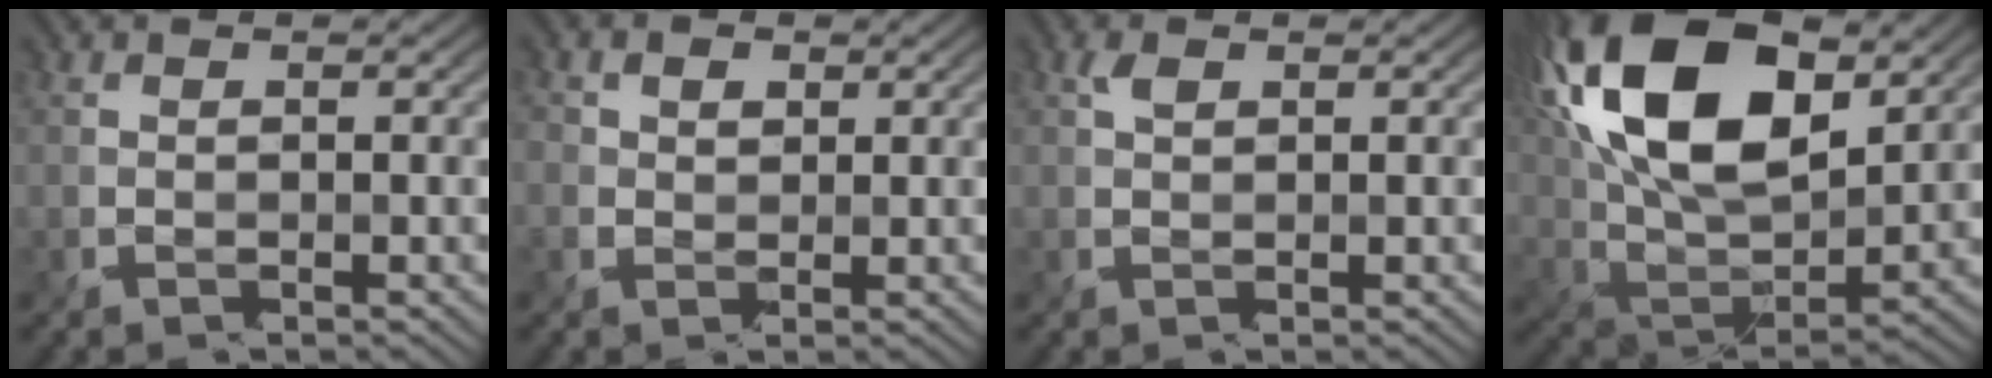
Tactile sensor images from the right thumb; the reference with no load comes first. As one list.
[{"total": 2.9, "force": [1.0, 2.3, 1.5], "torque": [-0.047, 0.005, 0.011]}, {"total": 1.2, "force": [0.4, 0.4, 1.0], "torque": [-0.021, 0.005, 0.009]}, {"total": 19.6, "force": [7.9, 9.6, 15.1], "torque": [-0.320, 0.045, 0.120]}]